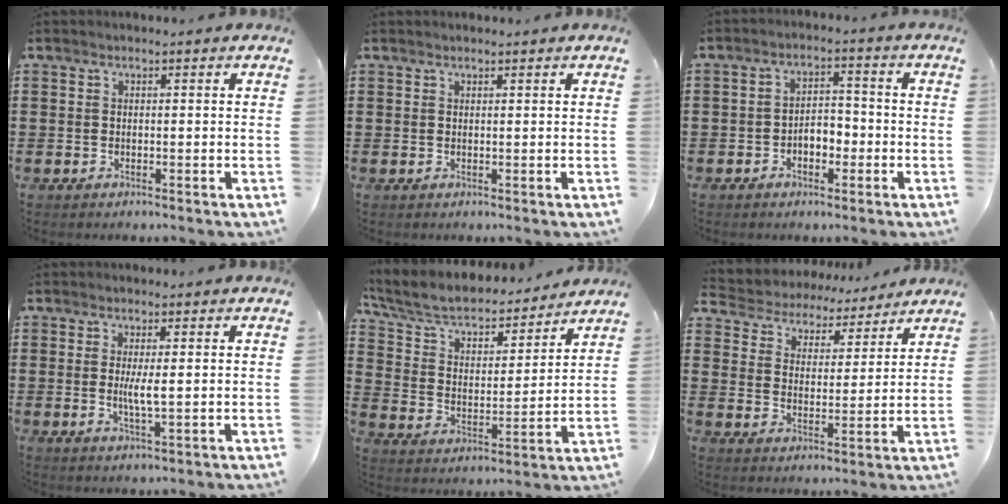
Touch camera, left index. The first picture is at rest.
{"total": 0.5, "force": [0.5, 0.2, 0.1], "torque": [-0.002, 0.001, 0.010]}
{"total": 3.5, "force": [-1.6, 2.1, 2.3], "torque": [-0.044, 0.007, -0.034]}
{"total": 3.2, "force": [0.3, 0.4, 3.2], "torque": [-0.060, -0.004, 0.005]}
{"total": 6.1, "force": [5.1, 2.2, 2.6], "torque": [-0.075, -0.035, 0.084]}
{"total": 4.5, "force": [4.4, 0.8, -0.2], "torque": [-0.026, -0.035, 0.072]}